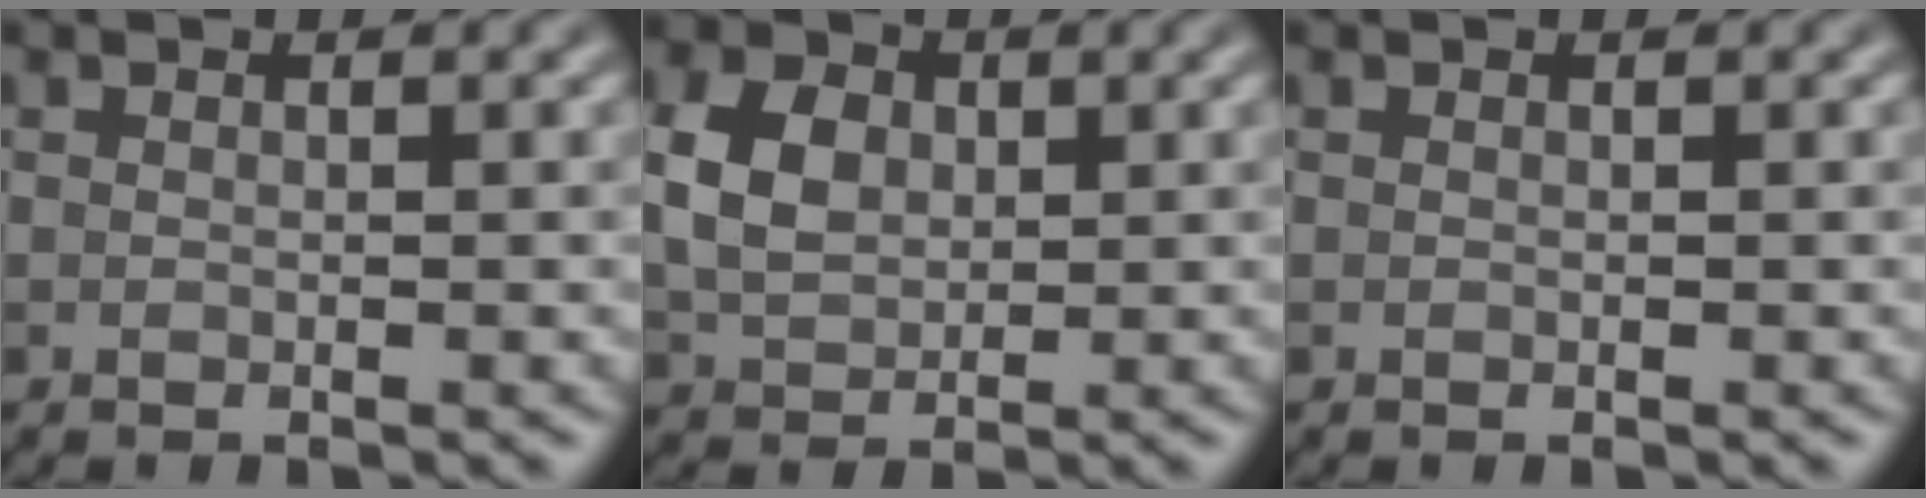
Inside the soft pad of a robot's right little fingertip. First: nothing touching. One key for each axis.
{"total": 4.7, "fx": 0.7, "fy": 3.5, "fz": 3.1, "tx": -0.069, "ty": 0.005, "tz": 0.011}
{"total": 0.0}